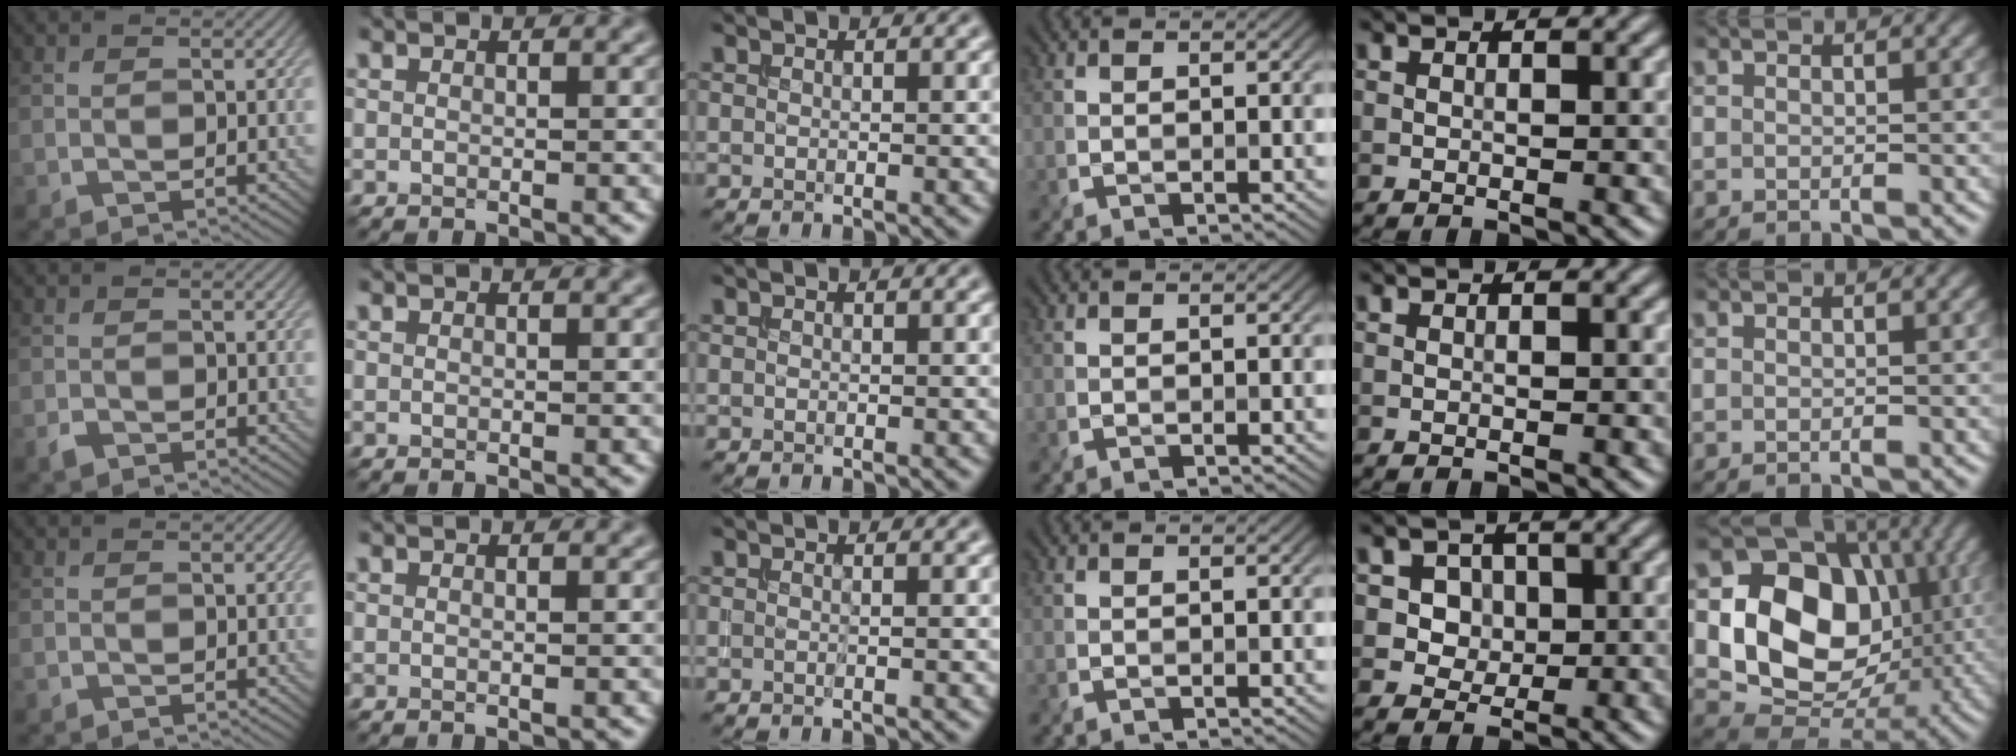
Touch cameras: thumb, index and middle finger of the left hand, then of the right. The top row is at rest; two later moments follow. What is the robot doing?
{"motion": "insert", "object": "drawer"}